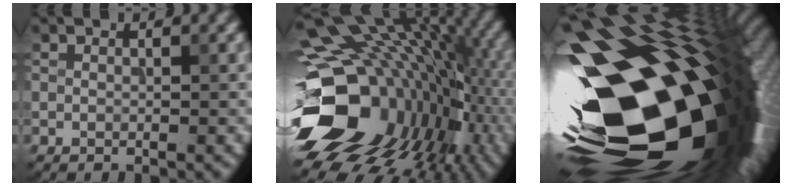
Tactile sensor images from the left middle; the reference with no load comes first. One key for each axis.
{"total": 18.9, "fx": -2.9, "fy": 13.8, "fz": 12.5, "tx": -0.223, "ty": -0.027, "tz": -0.018}
{"total": 21.8, "fx": -4.1, "fy": 11.2, "fz": 18.3, "tx": -0.274, "ty": -0.024, "tz": -0.083}